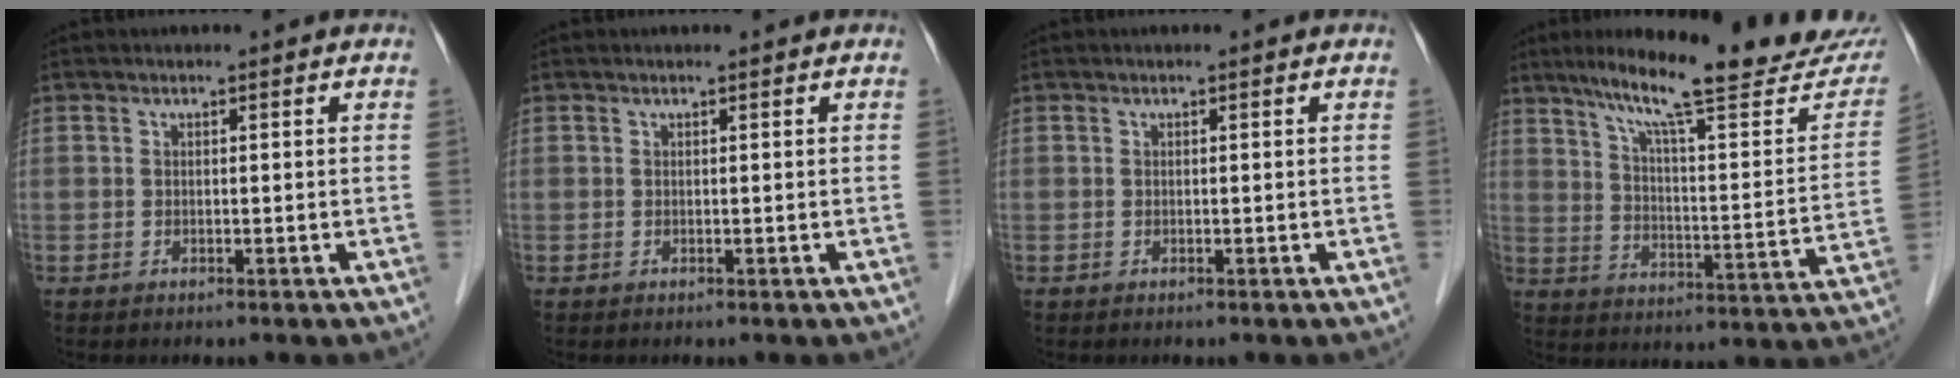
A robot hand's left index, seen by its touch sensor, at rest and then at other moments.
{"total": 0.0}
{"total": 0.0}
{"total": 24.1, "force": [20.0, 2.1, 13.2], "torque": [-0.194, -0.033, 0.274]}